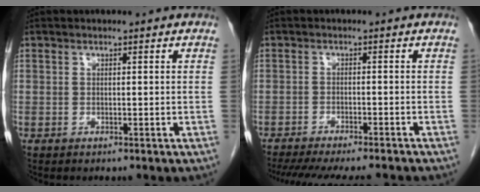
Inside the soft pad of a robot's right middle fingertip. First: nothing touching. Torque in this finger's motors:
{"motor_torque": [1.18, -0.96, 0.17, 0.07]}